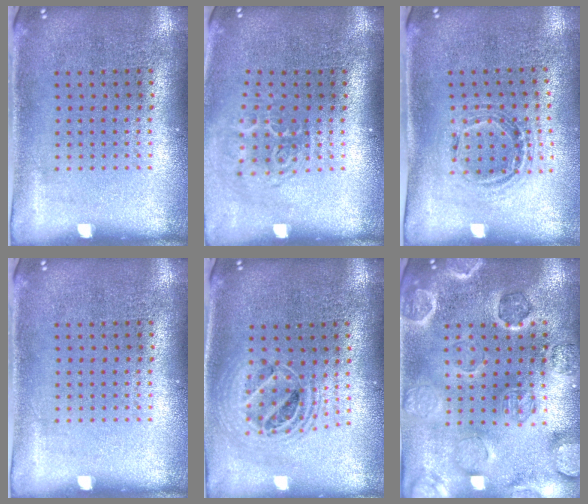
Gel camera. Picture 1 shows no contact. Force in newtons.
{"total": 1.8, "press": 1.2, "slide": 1.4}
{"total": 1.0, "press": 1.0, "slide": 0.1}
{"total": 0.0}
{"total": 1.8, "press": 1.5, "slide": 1.0}
{"total": 2.1, "press": 2.1, "slide": 0.1}